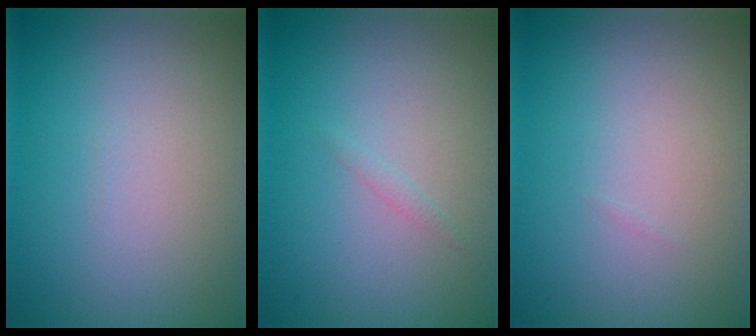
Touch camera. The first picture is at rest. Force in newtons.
{"total": 0.5, "press": 0.5, "slide": 0.0}
{"total": 0.0}